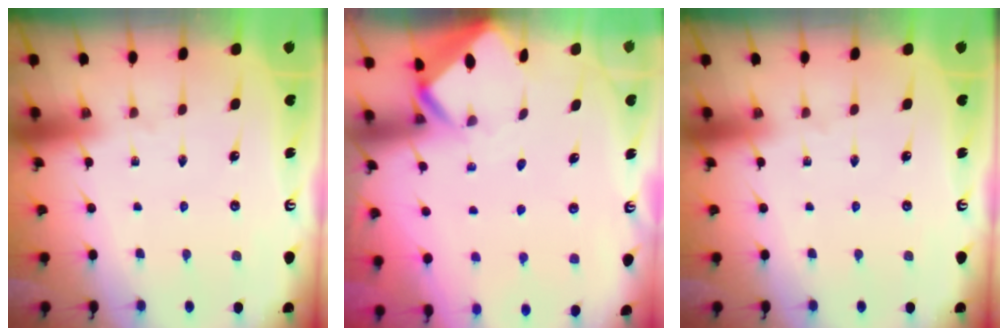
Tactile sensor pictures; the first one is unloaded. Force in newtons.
{"total": 2.8, "press": 2.8, "slide": 0.2}
{"total": 0.0}